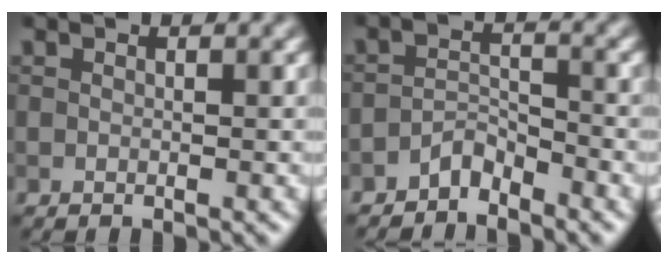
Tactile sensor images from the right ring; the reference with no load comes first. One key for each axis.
{"total": 2.2, "fx": -2.0, "fy": 0.7, "fz": 0.7, "tx": -0.011, "ty": 0.010, "tz": -0.040}